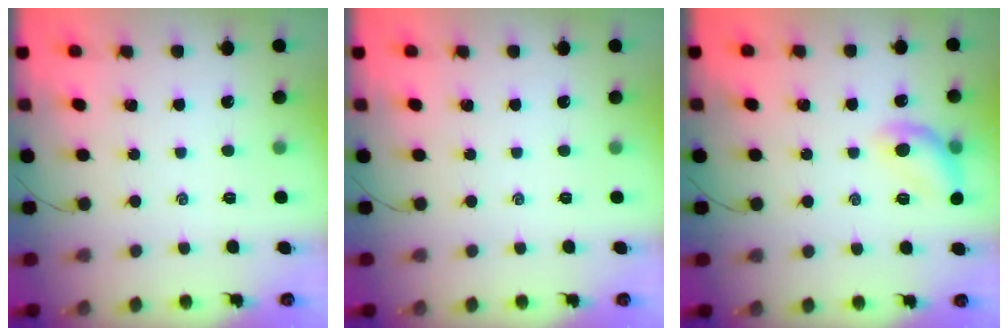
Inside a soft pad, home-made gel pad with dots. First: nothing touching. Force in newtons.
{"total": 0.0}
{"total": 10.7, "press": 10.7, "slide": 0.5}